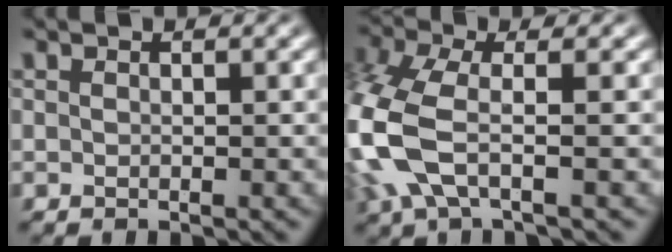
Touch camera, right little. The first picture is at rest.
{"total": 7.2, "force": [-0.9, 5.0, 5.1], "torque": [-0.167, -0.027, -0.007]}